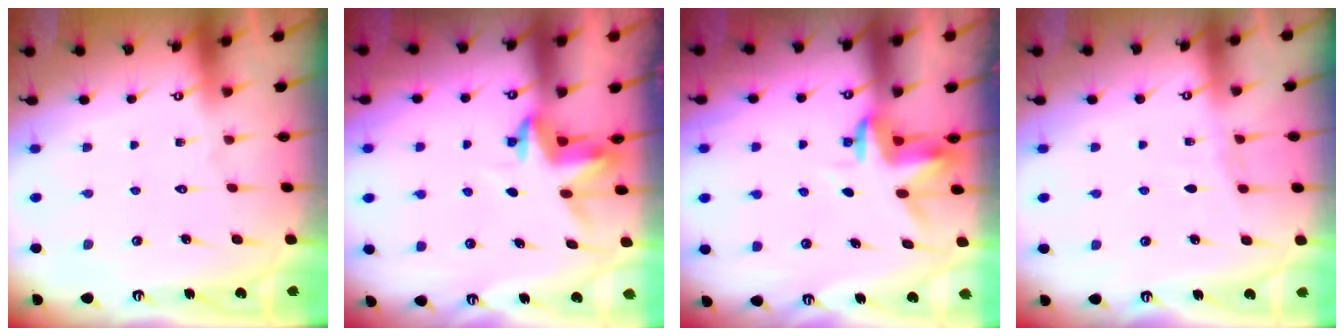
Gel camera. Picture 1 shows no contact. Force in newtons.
{"total": 3.5, "press": 3.5, "slide": 0.2}
{"total": 3.6, "press": 3.6, "slide": 0.2}
{"total": 3.1, "press": 3.1, "slide": 0.4}